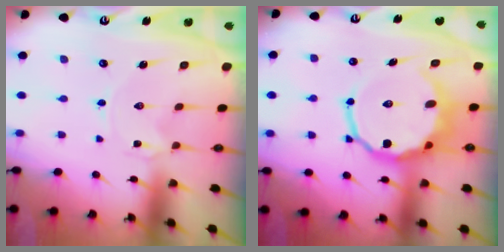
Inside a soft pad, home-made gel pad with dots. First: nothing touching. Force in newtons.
{"total": 13.1, "press": 12.6, "slide": 3.7}